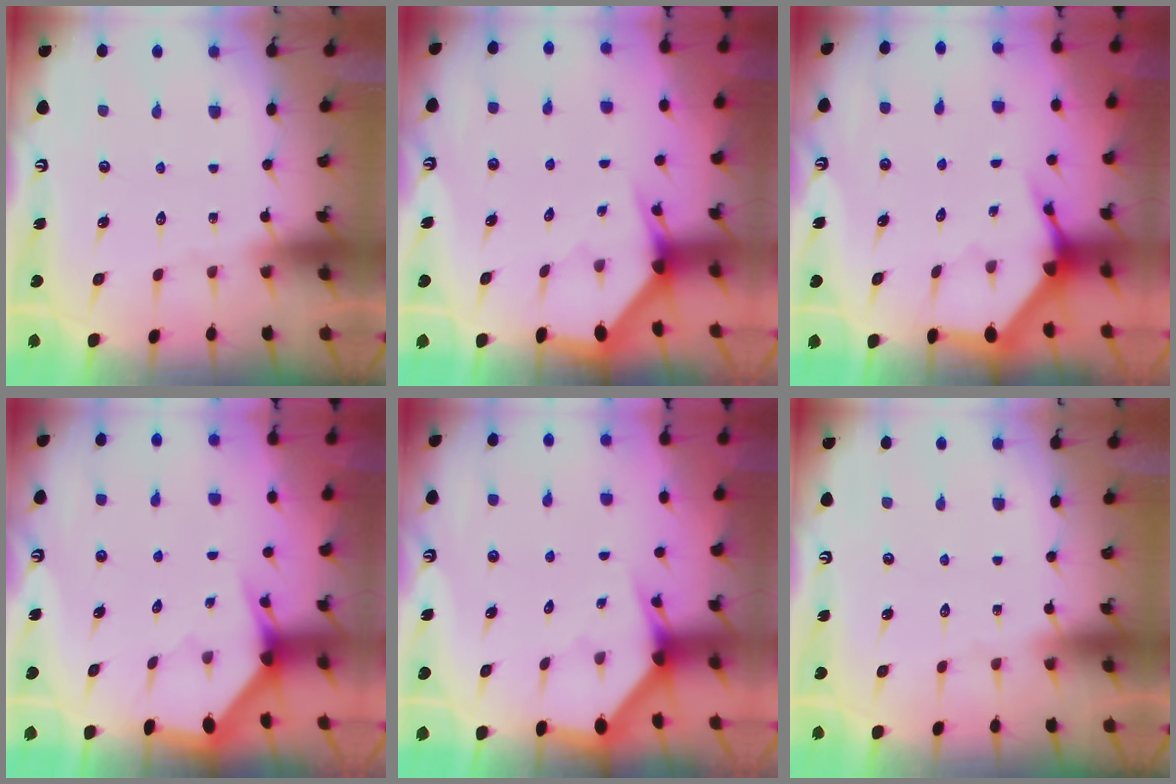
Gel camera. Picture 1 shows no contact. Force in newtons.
{"total": 3.1, "press": 3.1, "slide": 0.0}
{"total": 3.7, "press": 3.6, "slide": 0.4}
{"total": 3.0, "press": 3.0, "slide": 0.0}
{"total": 2.8, "press": 2.8, "slide": 0.1}
{"total": 0.0}